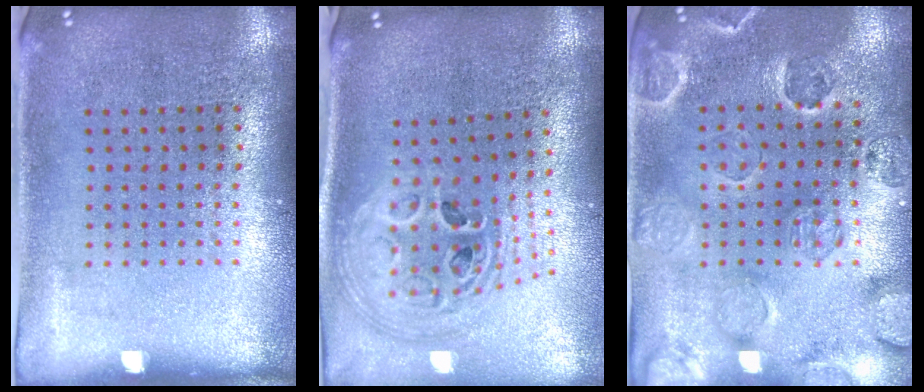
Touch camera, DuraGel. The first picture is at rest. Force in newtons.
{"total": 2.7, "press": 1.9, "slide": 1.9}
{"total": 2.5, "press": 2.3, "slide": 1.0}